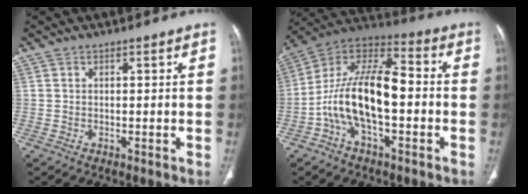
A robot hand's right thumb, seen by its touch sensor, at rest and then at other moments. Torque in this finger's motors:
{"motor_torque": [2.47, 2.54, 1.46, -1.31, 0.50]}